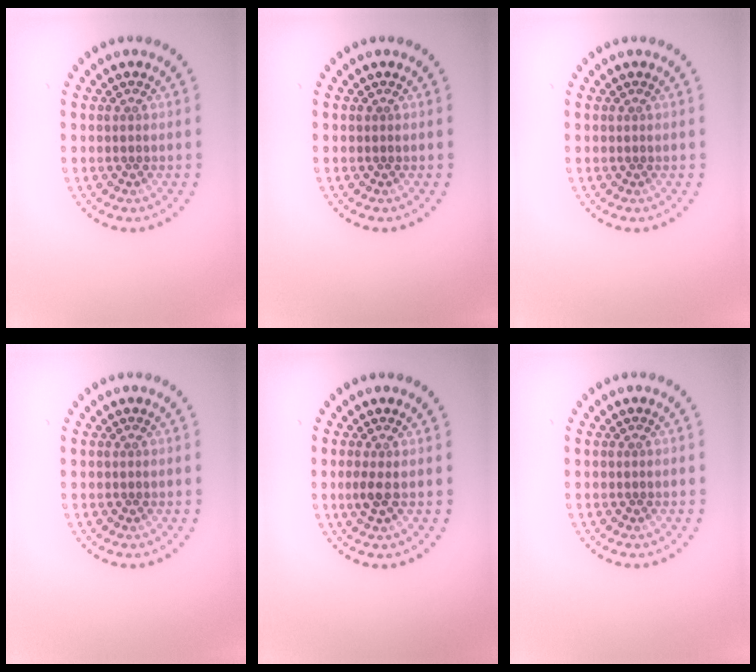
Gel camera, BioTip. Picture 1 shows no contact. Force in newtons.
{"total": 0.0}
{"total": 0.0}
{"total": 0.0}
{"total": 1.1, "press": 1.0, "slide": 0.5}
{"total": 0.0}